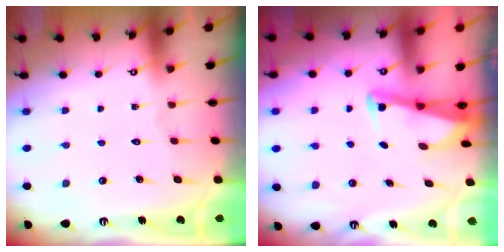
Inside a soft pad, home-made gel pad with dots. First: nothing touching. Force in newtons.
{"total": 2.6, "press": 2.6, "slide": 0.2}